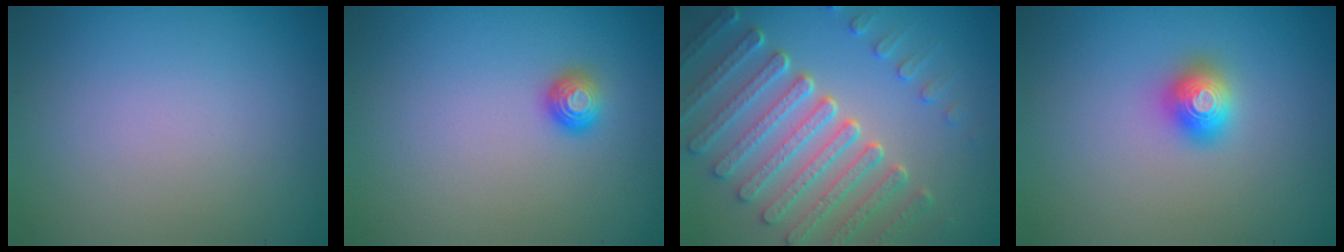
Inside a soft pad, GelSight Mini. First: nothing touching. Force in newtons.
{"total": 1.1, "press": 1.0, "slide": 0.3}
{"total": 7.2, "press": 5.4, "slide": 4.7}
{"total": 2.0, "press": 2.0, "slide": 0.2}